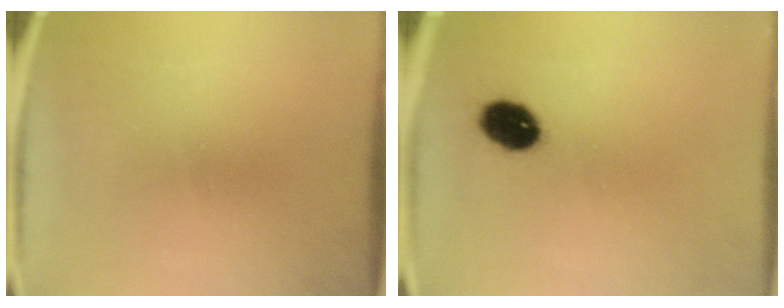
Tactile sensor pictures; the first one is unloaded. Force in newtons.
{"total": 6.9}